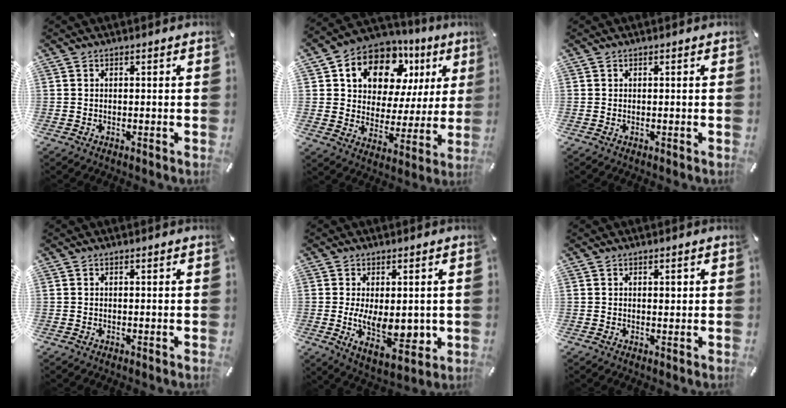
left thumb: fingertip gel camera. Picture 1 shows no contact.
{"total": 13.3, "force": [7.9, 8.8, 6.1], "torque": [-0.117, -0.044, 0.145]}
{"total": 0.0}
{"total": 0.0}
{"total": 11.8, "force": [-0.7, 6.3, 10.0], "torque": [-0.162, -0.018, -0.003]}
{"total": 1.1, "force": [0.4, 0.8, 0.7], "torque": [0.001, -0.003, 0.003]}